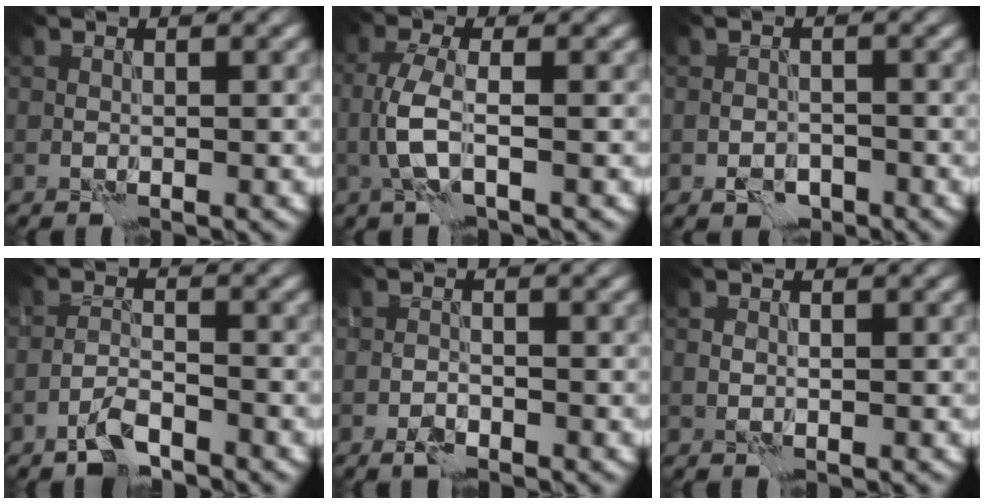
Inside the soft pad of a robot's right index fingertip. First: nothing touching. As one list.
[{"total": 3.1, "force": [-0.8, 0.7, 2.9], "torque": [-0.069, 0.006, -0.022]}, {"total": 2.1, "force": [-1.1, 1.5, 0.9], "torque": [-0.015, -0.001, -0.022]}, {"total": 2.9, "force": [-2.3, 0.7, 1.6], "torque": [-0.033, 0.005, -0.051]}, {"total": 1.6, "force": [-1.2, 0.7, 0.9], "torque": [-0.019, 0.000, -0.028]}, {"total": 0.0}]